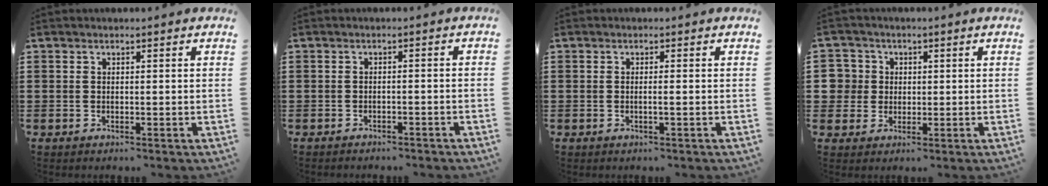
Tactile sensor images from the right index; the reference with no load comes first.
{"total": 1.4, "force": [-1.4, 0.2, 0.2], "torque": [-0.008, 0.001, -0.029]}
{"total": 1.0, "force": [-0.3, -0.1, 1.0], "torque": [-0.017, -0.005, -0.005]}
{"total": 4.6, "force": [0.5, 4.6, 0.5], "torque": [-0.041, 0.013, 0.007]}